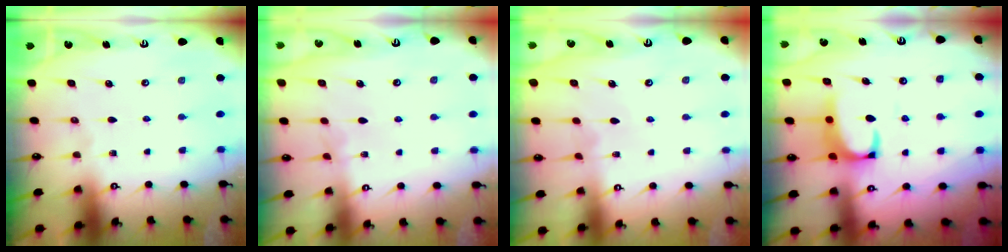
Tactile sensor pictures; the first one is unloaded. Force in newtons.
{"total": 3.2, "press": 3.2, "slide": 0.3}
{"total": 4.0, "press": 4.0, "slide": 0.1}
{"total": 2.6, "press": 2.4, "slide": 1.1}